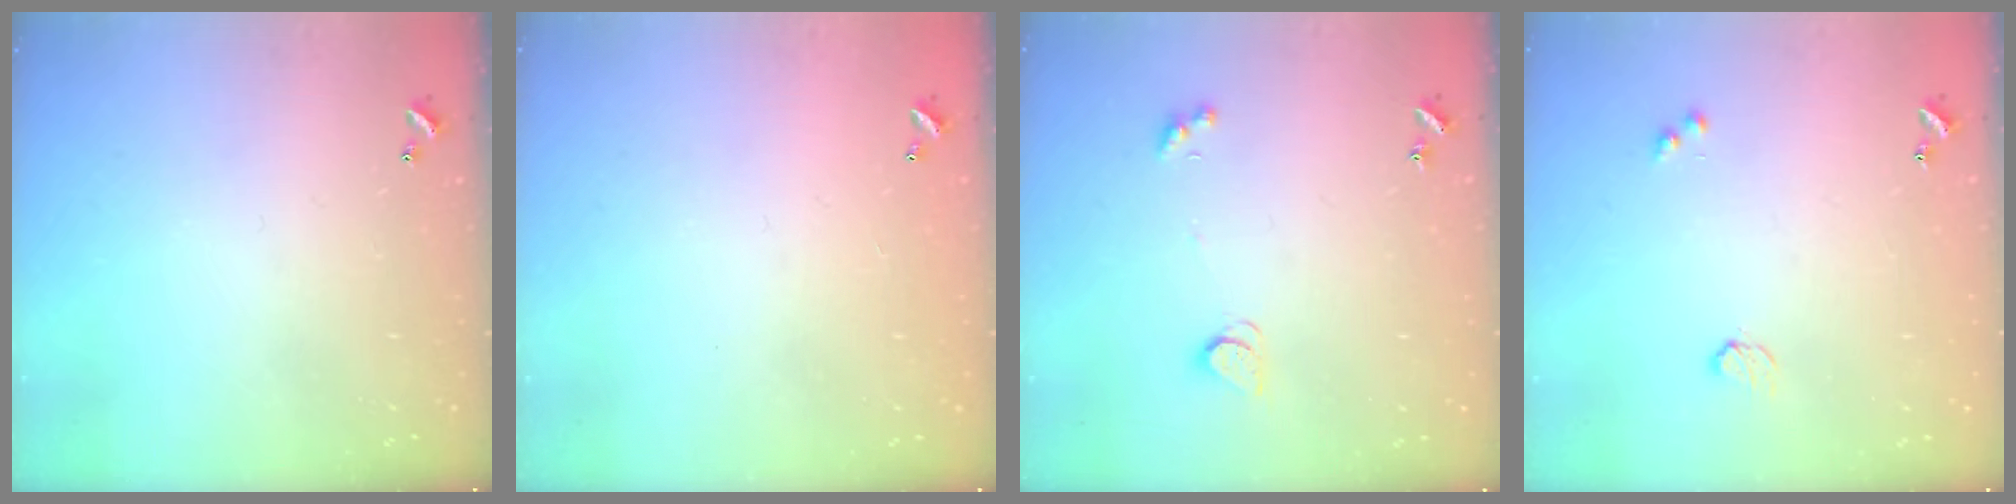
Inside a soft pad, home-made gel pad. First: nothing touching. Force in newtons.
{"total": 2.8, "press": 2.8, "slide": 0.1}
{"total": 2.6, "press": 2.6, "slide": 0.5}
{"total": 2.9, "press": 2.9, "slide": 0.5}